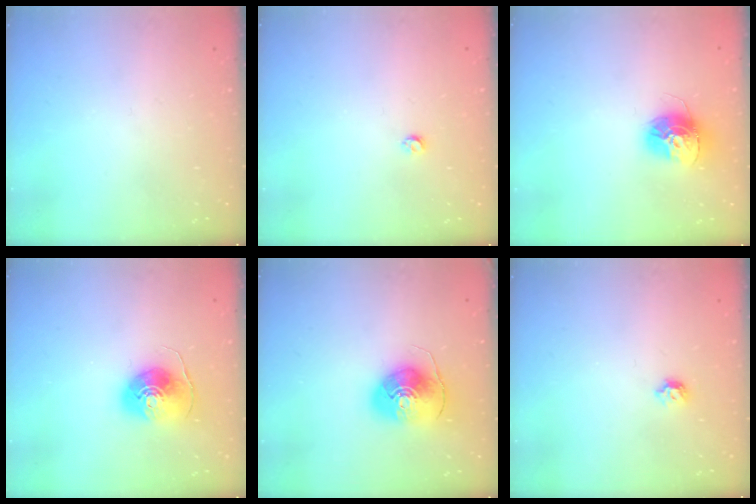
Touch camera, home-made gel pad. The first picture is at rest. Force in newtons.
{"total": 2.9, "press": 2.8, "slide": 0.5}
{"total": 13.8, "press": 13.7, "slide": 1.3}
{"total": 8.8, "press": 8.8, "slide": 0.6}
{"total": 10.0, "press": 9.9, "slide": 1.4}
{"total": 5.4, "press": 5.4, "slide": 0.9}